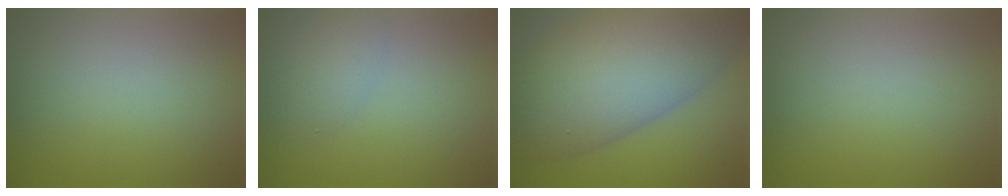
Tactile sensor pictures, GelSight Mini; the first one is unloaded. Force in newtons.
{"total": 1.6, "press": 1.6, "slide": 0.1}
{"total": 13.2, "press": 13.2, "slide": 0.6}
{"total": 0.0}